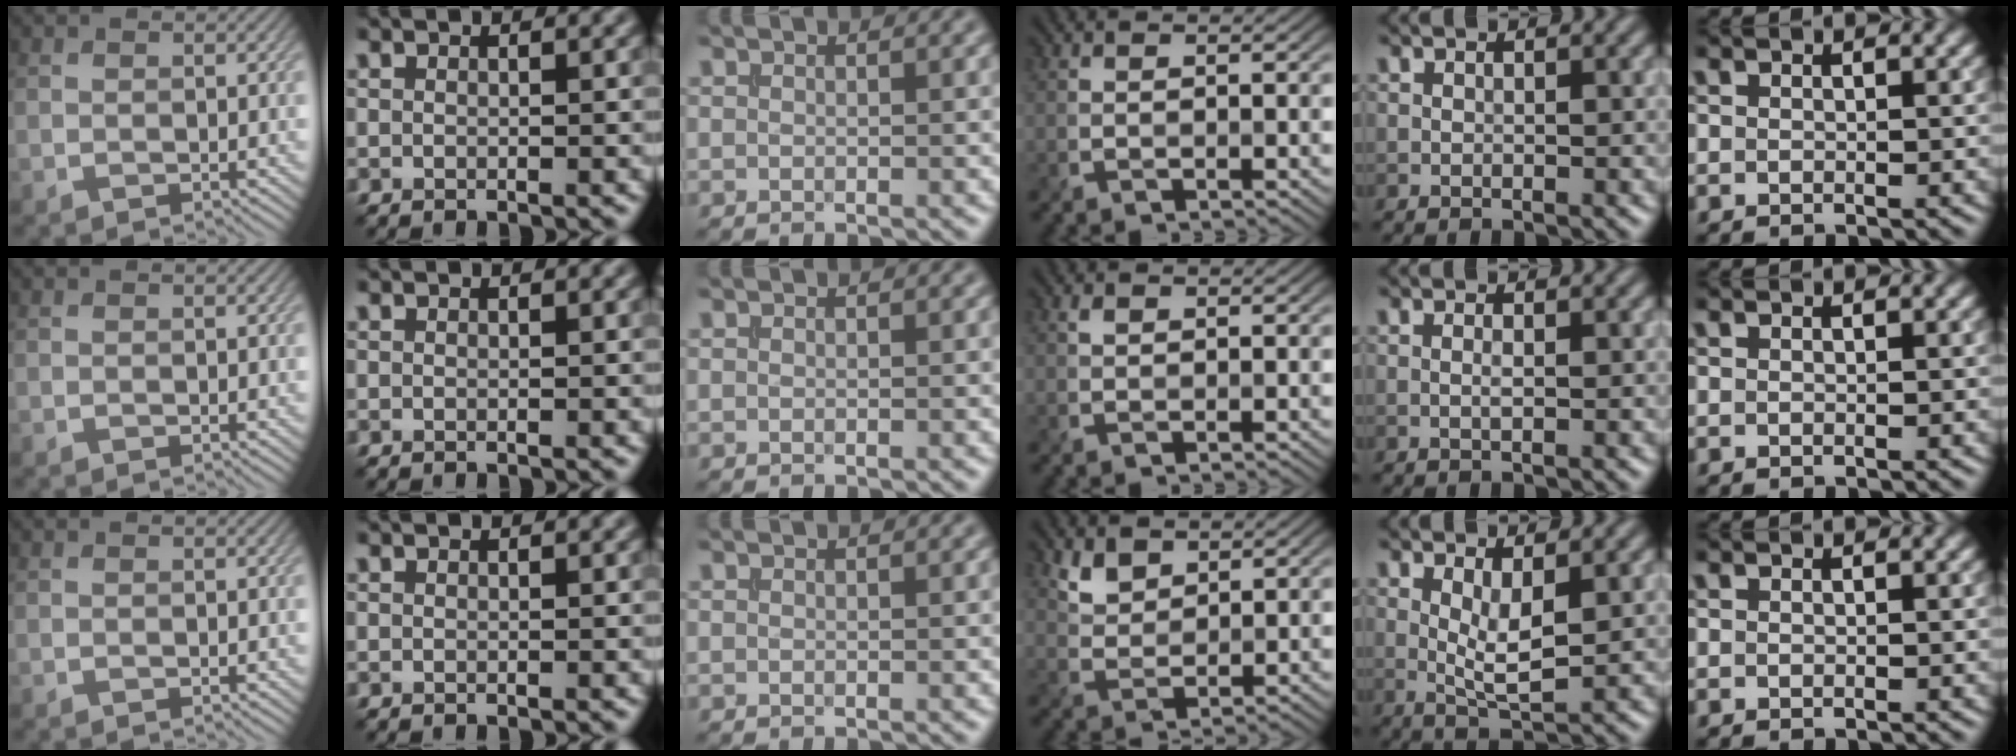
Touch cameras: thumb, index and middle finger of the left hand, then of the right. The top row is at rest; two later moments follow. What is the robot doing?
{"motion": "extract", "object": "file holder"}